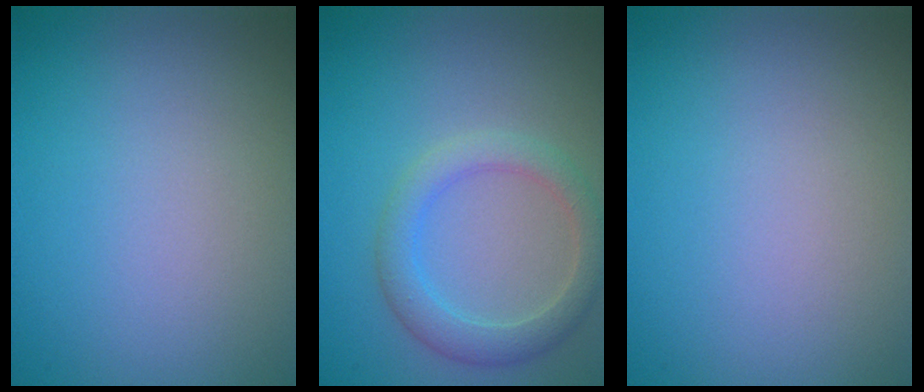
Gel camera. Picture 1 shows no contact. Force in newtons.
{"total": 3.1, "press": 3.1, "slide": 0.0}
{"total": 0.0}